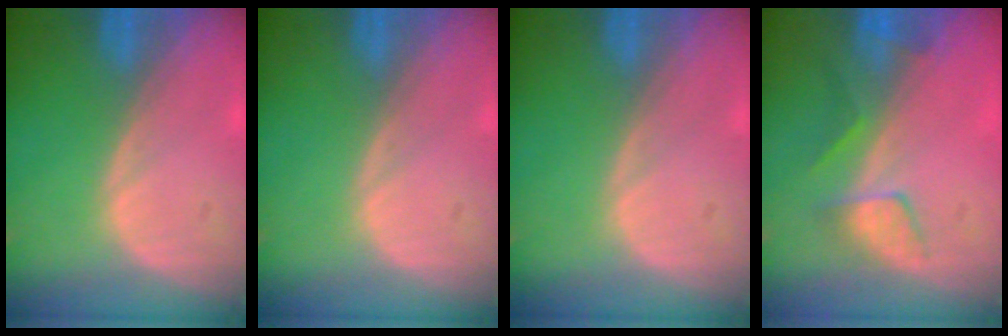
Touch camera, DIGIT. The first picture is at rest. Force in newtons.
{"total": 0.0}
{"total": 0.0}
{"total": 4.2, "press": 4.1, "slide": 1.3}